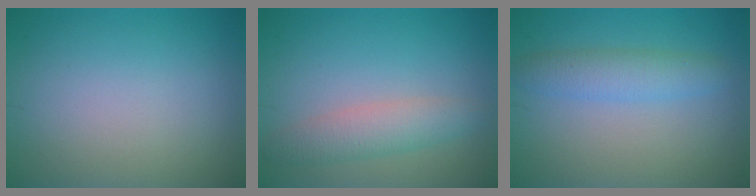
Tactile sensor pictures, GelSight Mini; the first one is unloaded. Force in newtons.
{"total": 3.1, "press": 3.1, "slide": 0.1}
{"total": 2.9, "press": 2.9, "slide": 0.1}